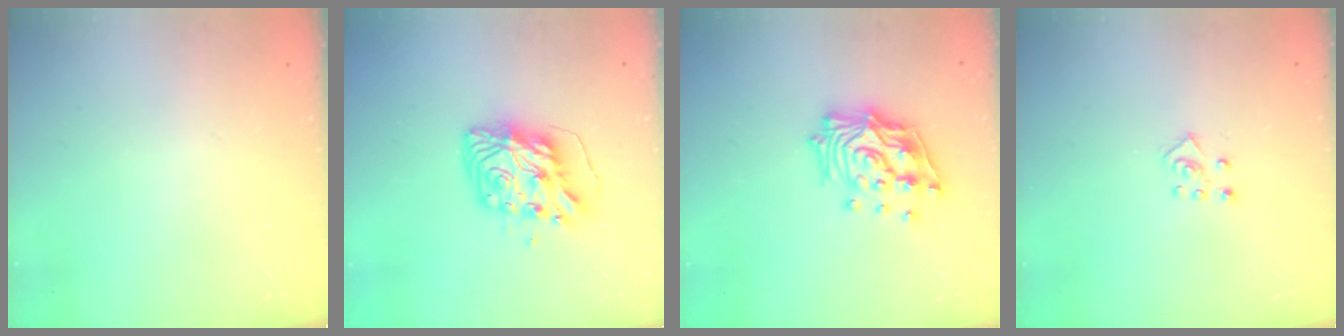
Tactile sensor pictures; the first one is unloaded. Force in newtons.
{"total": 11.0, "press": 10.9, "slide": 1.6}
{"total": 17.0, "press": 16.8, "slide": 2.2}
{"total": 5.0, "press": 4.9, "slide": 0.4}